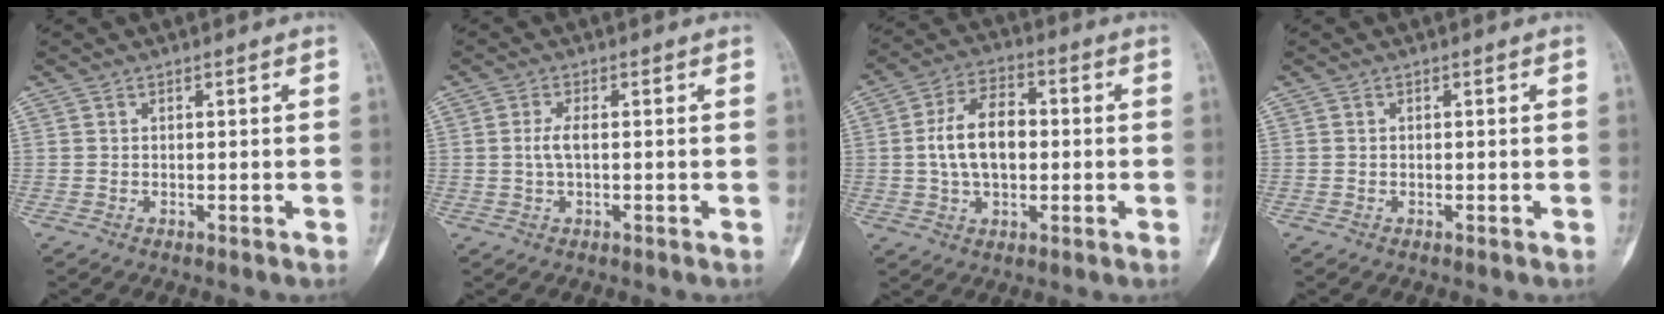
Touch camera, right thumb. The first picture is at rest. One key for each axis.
{"total": 2.6, "fx": 0.0, "fy": 0.9, "fz": 2.4, "tx": -0.058, "ty": 0.003, "tz": 0.001}
{"total": 11.2, "fx": 0.2, "fy": 6.9, "fz": 8.8, "tx": -0.146, "ty": 0.019, "tz": -0.001}
{"total": 0.0}